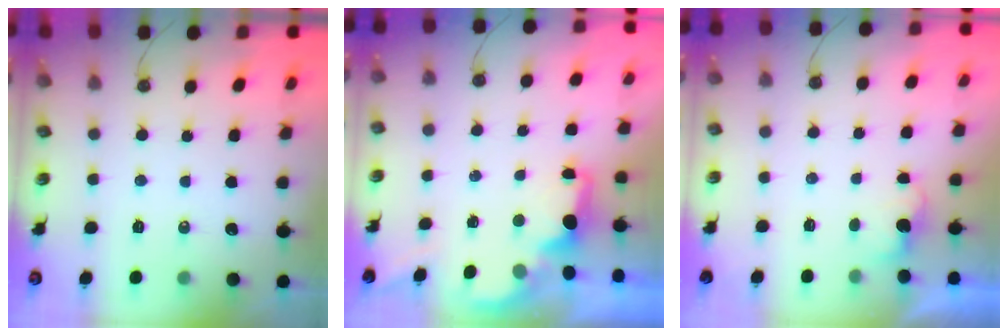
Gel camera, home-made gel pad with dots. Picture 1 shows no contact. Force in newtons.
{"total": 1.9, "press": 1.8, "slide": 0.8}
{"total": 1.5, "press": 1.3, "slide": 0.8}